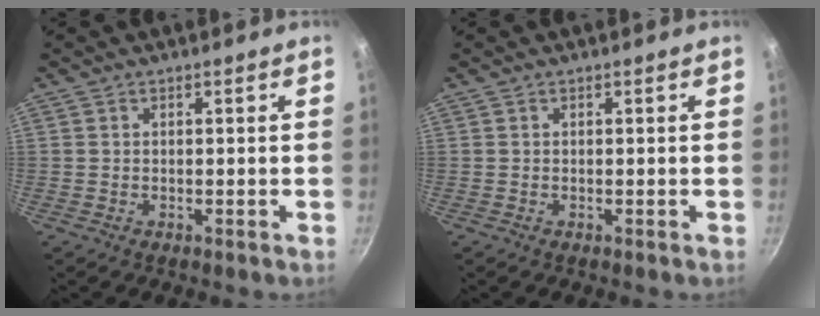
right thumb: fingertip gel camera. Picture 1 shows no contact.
{"total": 0.0}